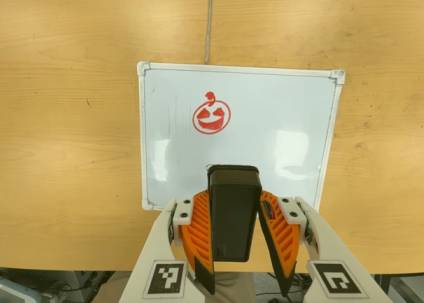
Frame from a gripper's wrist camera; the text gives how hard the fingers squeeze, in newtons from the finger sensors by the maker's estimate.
{"total": 4.7, "left": 3.9, "right": 5.5}